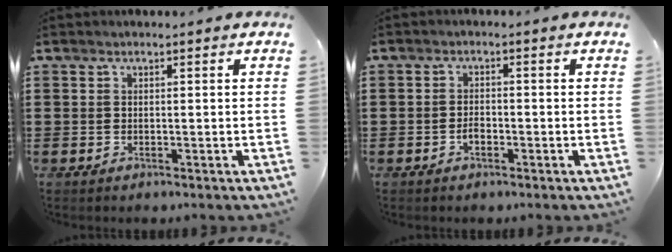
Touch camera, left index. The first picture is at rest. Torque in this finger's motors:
{"motor_torque": [-0.17, 0.59, 0.02, 0.00]}